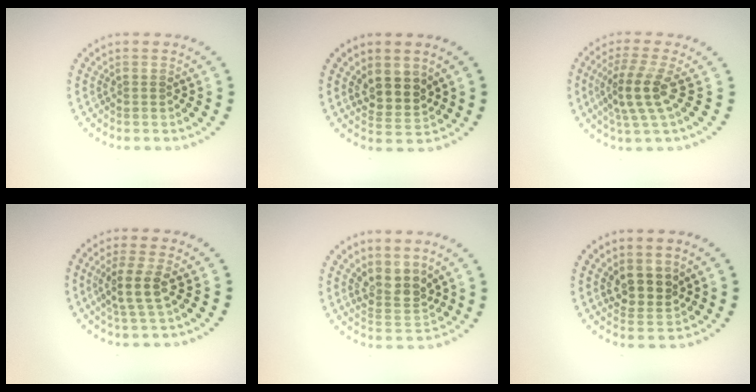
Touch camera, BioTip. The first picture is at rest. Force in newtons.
{"total": 3.2, "press": 2.7, "slide": 1.6}
{"total": 3.8, "press": 3.1, "slide": 2.3}
{"total": 2.8, "press": 2.3, "slide": 1.6}
{"total": 3.1, "press": 2.5, "slide": 1.9}
{"total": 3.0, "press": 2.6, "slide": 1.4}